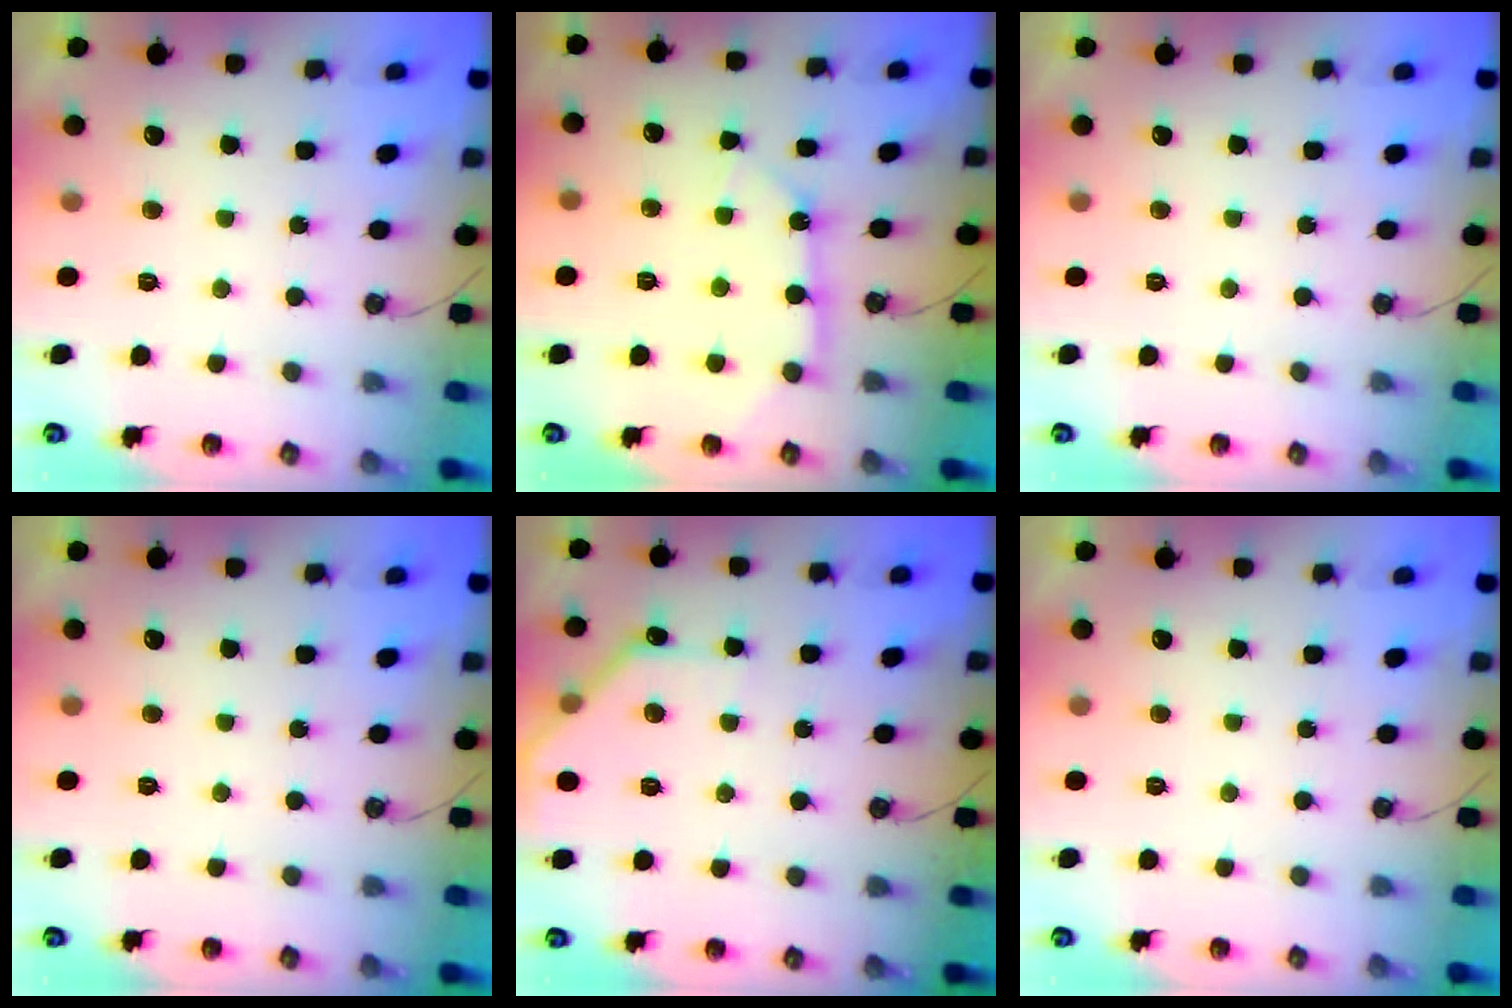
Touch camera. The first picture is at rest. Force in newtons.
{"total": 9.7, "press": 9.6, "slide": 1.3}
{"total": 0.0}
{"total": 0.0}
{"total": 9.5, "press": 9.5, "slide": 0.3}
{"total": 0.0}